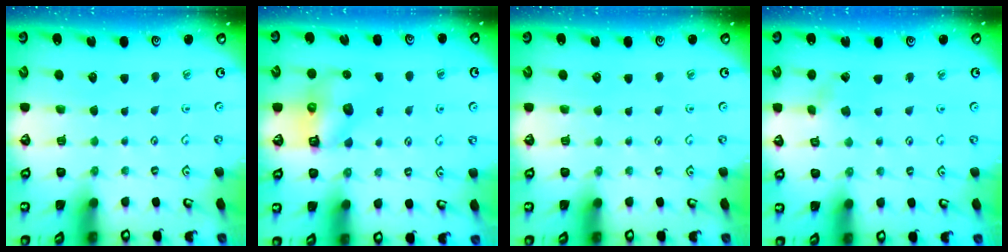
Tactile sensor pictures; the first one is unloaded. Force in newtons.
{"total": 7.3, "press": 7.2, "slide": 1.0}
{"total": 0.0}
{"total": 1.8, "press": 1.8, "slide": 0.1}